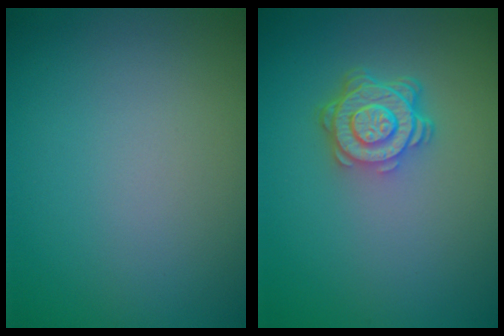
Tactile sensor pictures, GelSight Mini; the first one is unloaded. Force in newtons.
{"total": 4.3, "press": 3.2, "slide": 2.9}